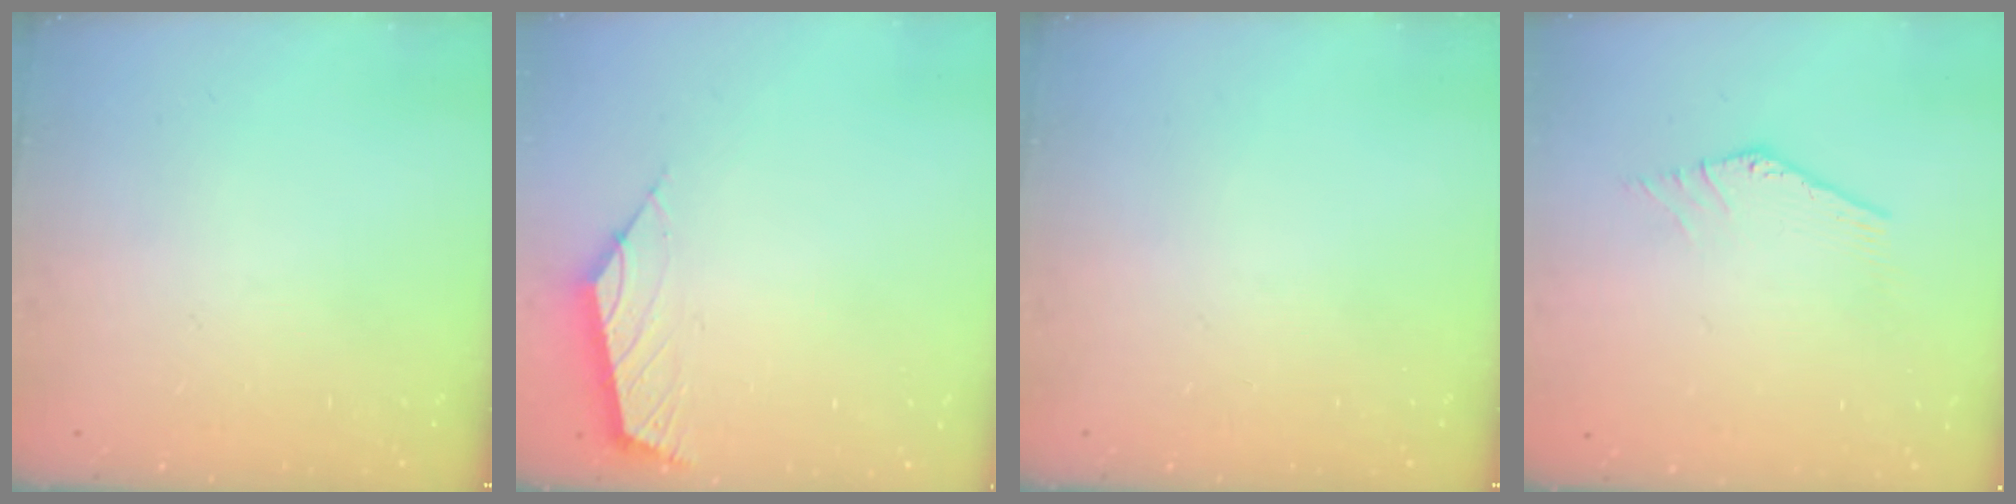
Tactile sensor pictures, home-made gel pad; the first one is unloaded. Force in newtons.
{"total": 2.7, "press": 2.6, "slide": 0.6}
{"total": 0.0}
{"total": 0.7, "press": 0.7, "slide": 0.3}